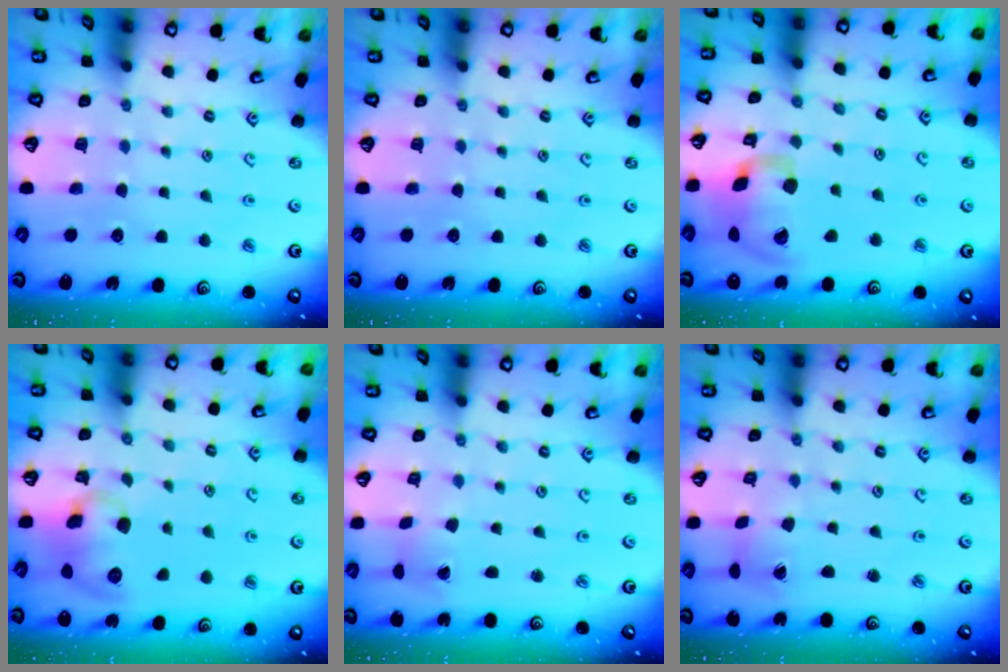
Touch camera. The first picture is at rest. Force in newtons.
{"total": 0.0}
{"total": 16.5, "press": 16.3, "slide": 2.7}
{"total": 10.4, "press": 10.2, "slide": 1.8}
{"total": 1.9, "press": 1.8, "slide": 0.7}
{"total": 3.0, "press": 3.0, "slide": 0.2}